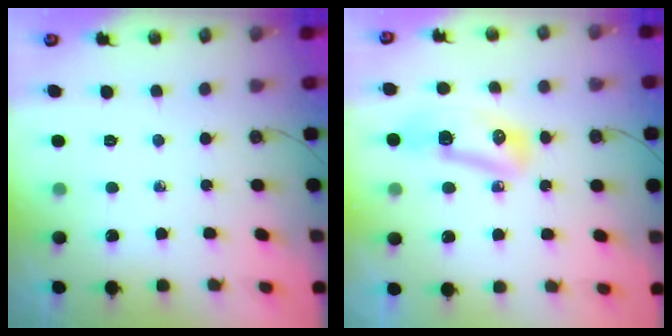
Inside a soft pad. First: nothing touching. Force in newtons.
{"total": 10.5, "press": 10.4, "slide": 1.3}